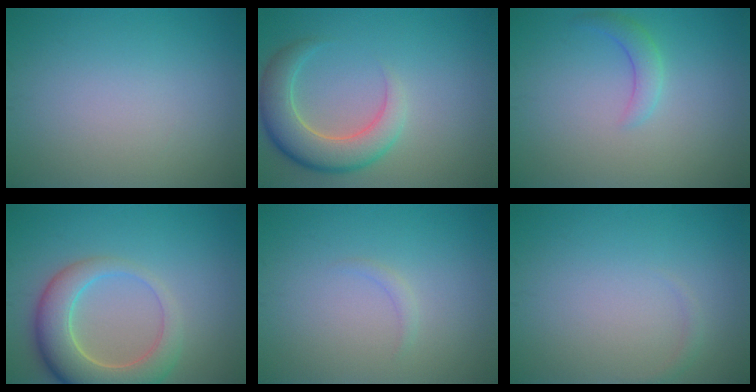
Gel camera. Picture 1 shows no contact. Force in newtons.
{"total": 5.7, "press": 5.7, "slide": 0.6}
{"total": 1.9, "press": 1.9, "slide": 0.1}
{"total": 6.8, "press": 6.8, "slide": 0.8}
{"total": 0.7, "press": 0.7, "slide": 0.1}
{"total": 0.6, "press": 0.6, "slide": 0.0}